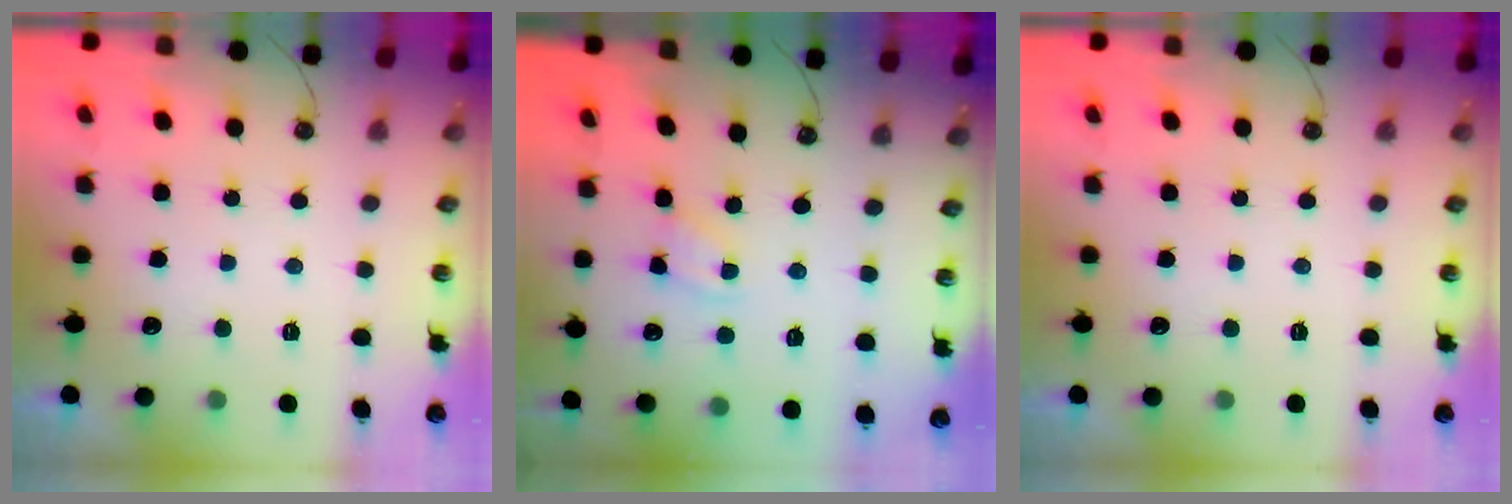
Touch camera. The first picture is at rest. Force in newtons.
{"total": 2.7, "press": 2.7, "slide": 0.4}
{"total": 0.0}